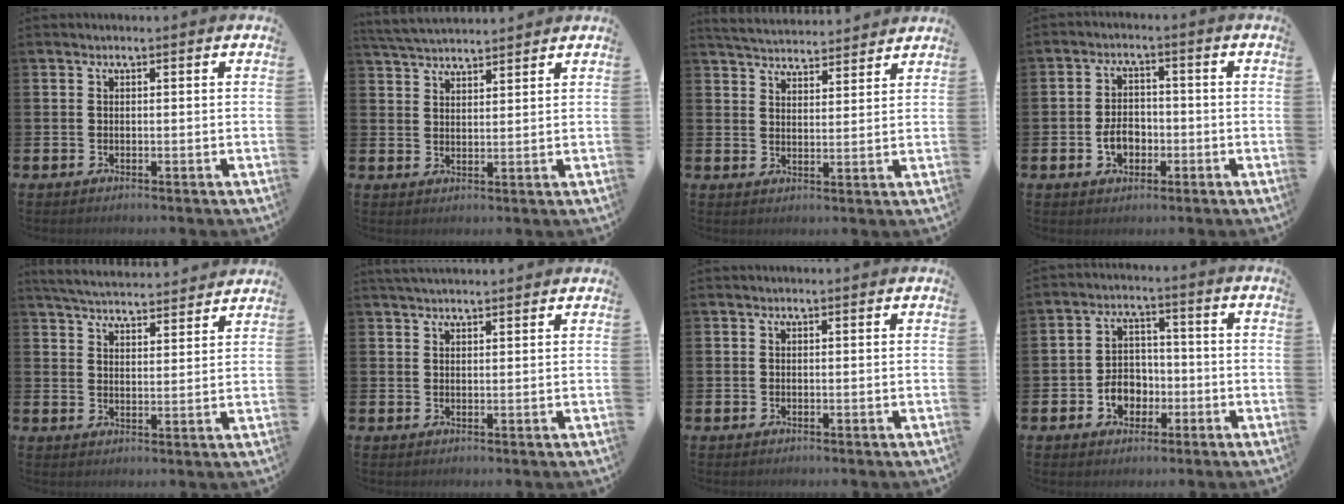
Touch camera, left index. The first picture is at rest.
{"total": 4.1, "force": [4.1, 0.5, 0.5], "torque": [-0.028, -0.015, 0.076]}
{"total": 4.9, "force": [4.9, 0.5, 0.1], "torque": [-0.024, -0.026, 0.088]}
{"total": 4.0, "force": [-1.3, 2.9, 2.4], "torque": [-0.026, -0.005, -0.031]}
{"total": 5.3, "force": [5.2, 0.4, 0.6], "torque": [-0.036, -0.033, 0.094]}
{"total": 2.5, "force": [2.4, 0.3, 0.5], "torque": [-0.013, -0.005, 0.045]}
{"total": 0.0}
{"total": 4.8, "force": [-1.7, 4.1, 2.0], "torque": [-0.031, 0.003, -0.038]}